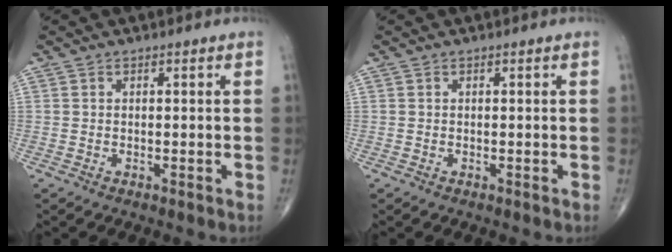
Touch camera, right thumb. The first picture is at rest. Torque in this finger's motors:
{"motor_torque": [0.01, -0.01, 0.12, 0.06, 0.02]}